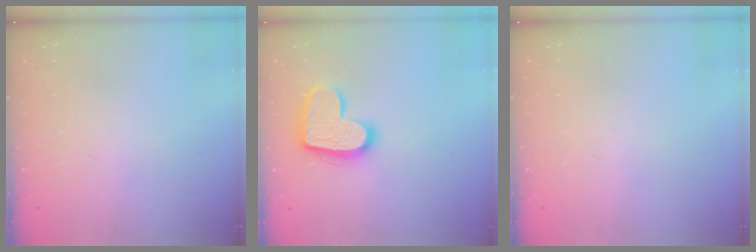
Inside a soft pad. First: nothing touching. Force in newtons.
{"total": 16.4, "press": 16.4, "slide": 1.2}
{"total": 0.0}